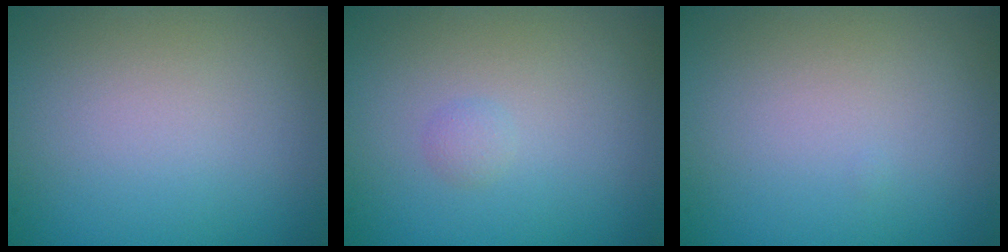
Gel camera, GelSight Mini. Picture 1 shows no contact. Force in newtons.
{"total": 0.7, "press": 0.7, "slide": 0.0}
{"total": 0.0}